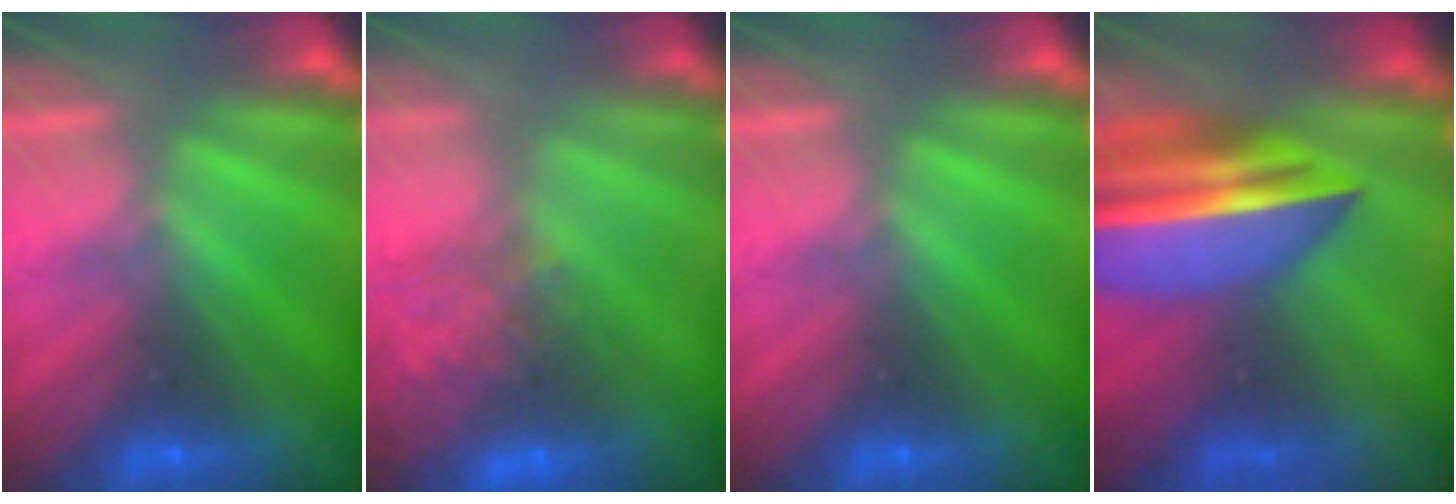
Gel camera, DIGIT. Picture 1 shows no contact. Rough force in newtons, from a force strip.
{"total": 8.1}
{"total": 0.0}
{"total": 5.6}